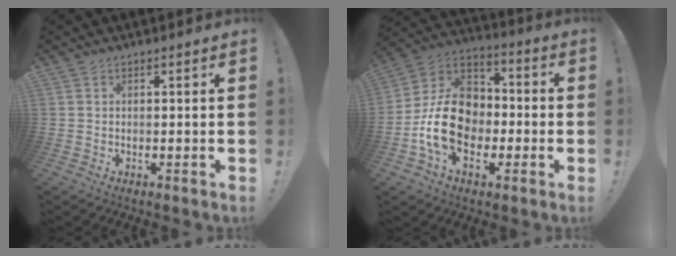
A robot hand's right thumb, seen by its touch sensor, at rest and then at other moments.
{"total": 18.5, "force": [-4.5, 14.0, 11.3], "torque": [-0.197, 0.034, -0.068]}